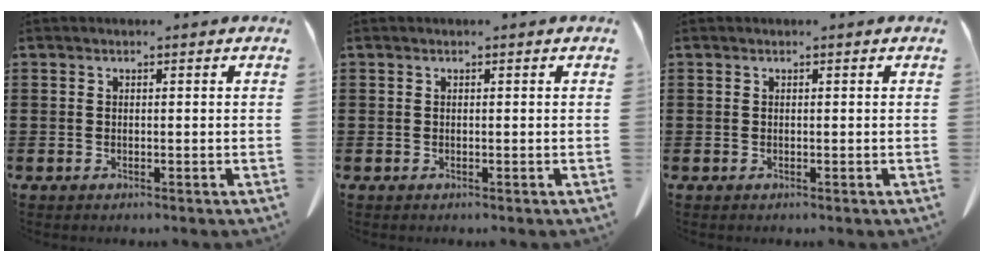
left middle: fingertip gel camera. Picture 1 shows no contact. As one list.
[{"total": 0.0}, {"total": 0.0}]